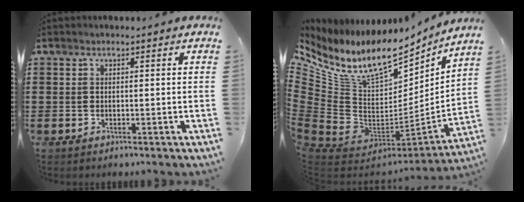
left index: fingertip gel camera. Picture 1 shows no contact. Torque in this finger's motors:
{"motor_torque": [2.14, 0.00, 0.55, 0.21]}